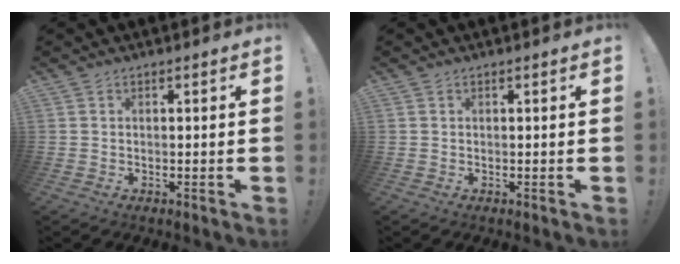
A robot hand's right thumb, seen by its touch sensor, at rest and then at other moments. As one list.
[{"total": 0.0}]